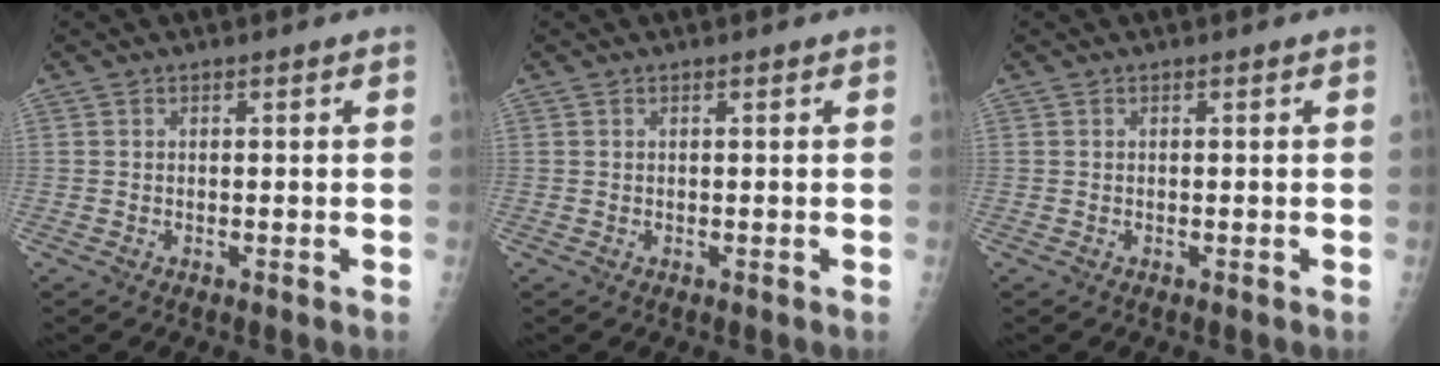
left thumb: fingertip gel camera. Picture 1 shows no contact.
{"total": 0.0}
{"total": 0.0}